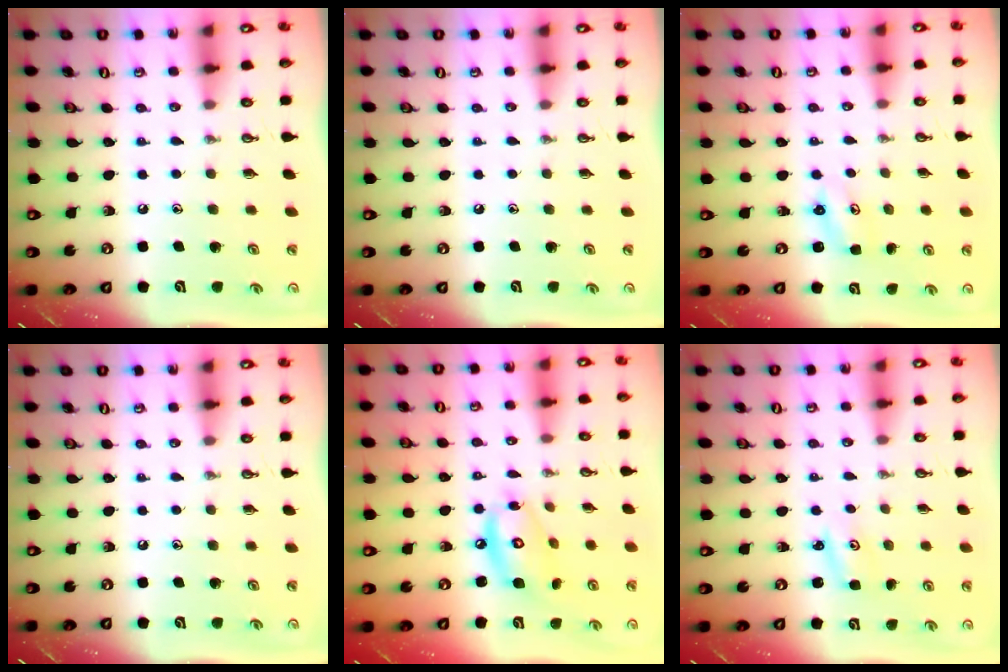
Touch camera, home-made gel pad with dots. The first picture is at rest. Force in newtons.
{"total": 0.0}
{"total": 2.8, "press": 2.8, "slide": 0.3}
{"total": 0.0}
{"total": 11.8, "press": 11.8, "slide": 1.0}
{"total": 3.4, "press": 3.4, "slide": 0.4}